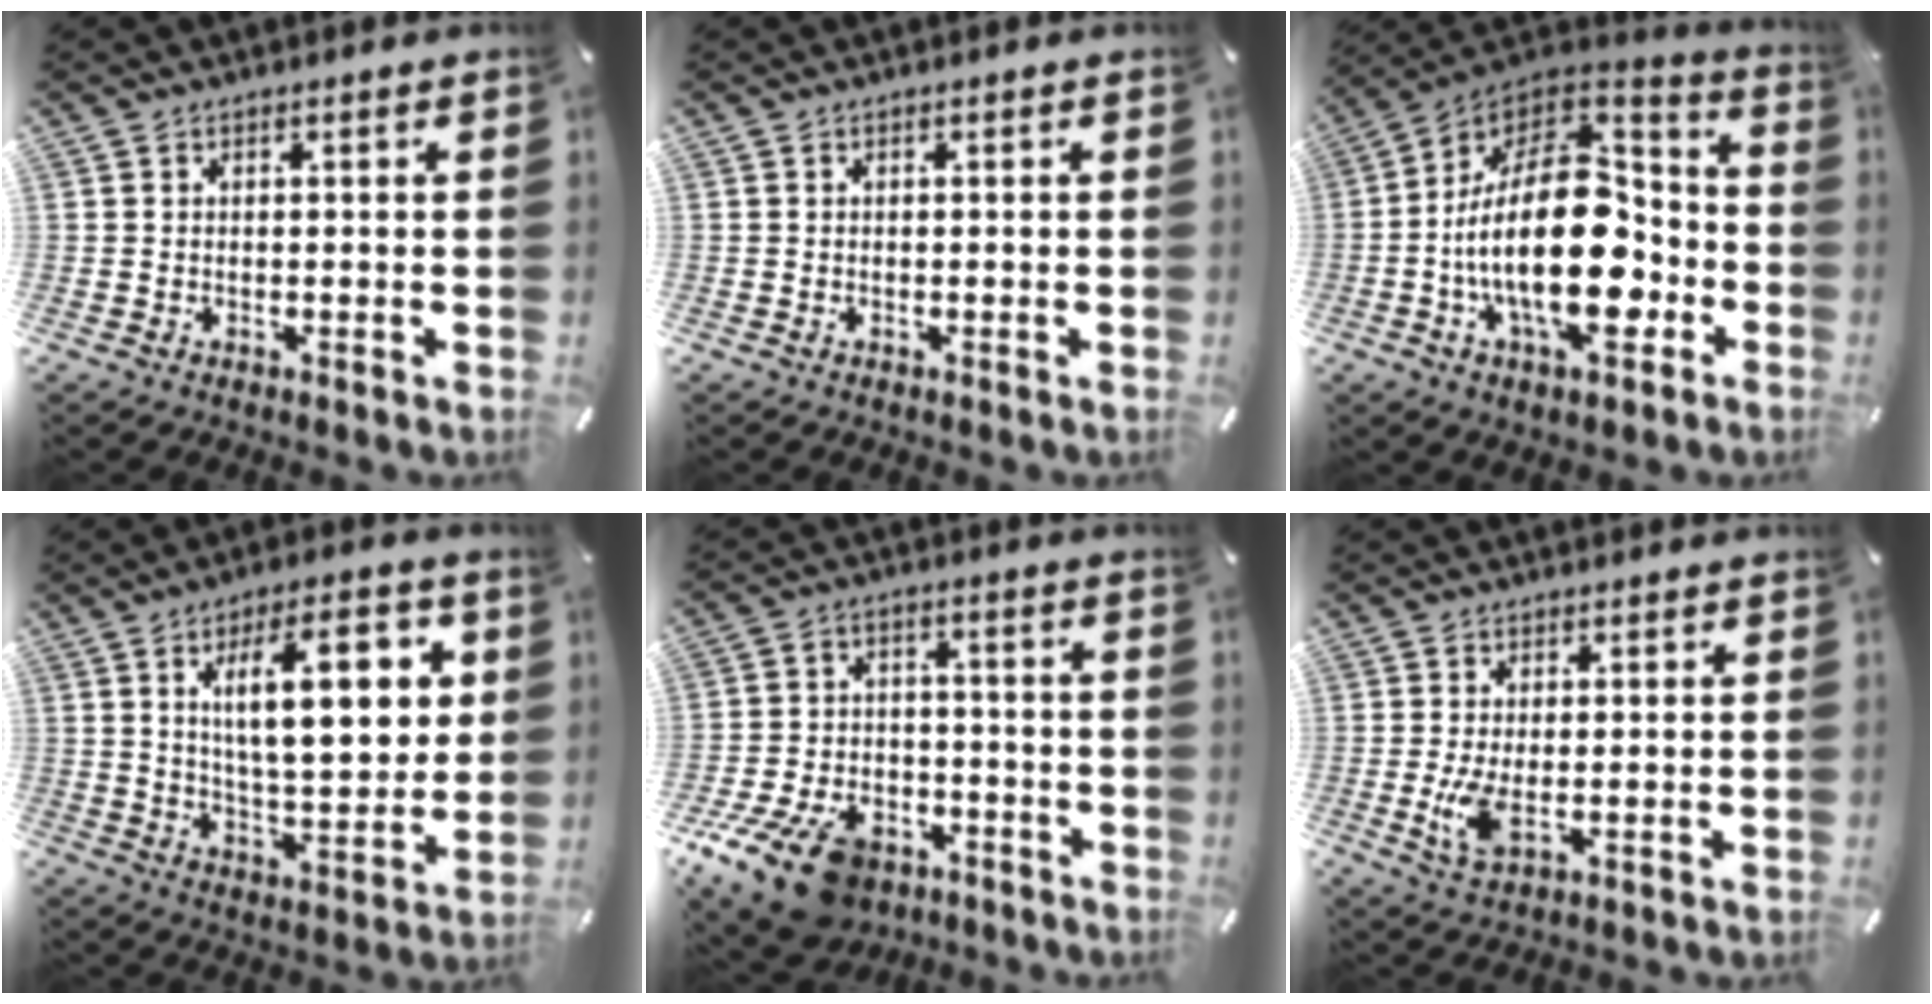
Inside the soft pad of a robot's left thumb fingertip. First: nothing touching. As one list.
[{"total": 0.0}, {"total": 25.3, "force": [-4.1, 14.3, 20.4], "torque": [-0.374, -0.001, -0.068]}, {"total": 18.3, "force": [5.8, 7.7, 15.5], "torque": [-0.232, 0.002, 0.089]}, {"total": 13.5, "force": [-8.5, 7.8, 7.0], "torque": [-0.127, 0.061, -0.145]}, {"total": 5.6, "force": [-0.5, 2.4, 5.1], "torque": [-0.126, -0.013, -0.013]}]